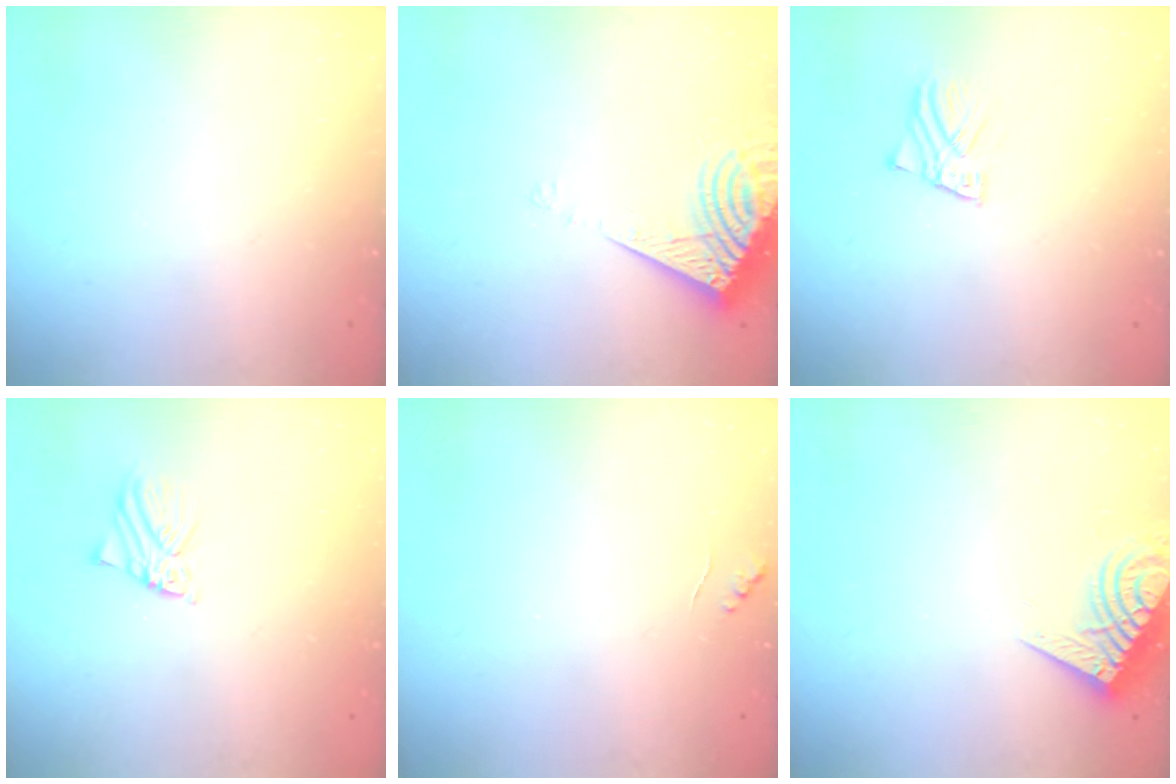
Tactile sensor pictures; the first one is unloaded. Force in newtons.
{"total": 13.6, "press": 13.4, "slide": 1.8}
{"total": 2.2, "press": 2.2, "slide": 0.1}
{"total": 1.6, "press": 1.6, "slide": 0.1}
{"total": 4.2, "press": 4.1, "slide": 0.7}
{"total": 9.6, "press": 9.5, "slide": 1.2}